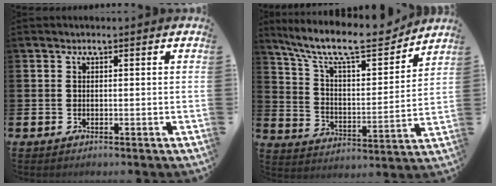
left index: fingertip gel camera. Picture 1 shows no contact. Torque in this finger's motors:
{"motor_torque": [0.79, -0.97, 0.86, 0.21]}